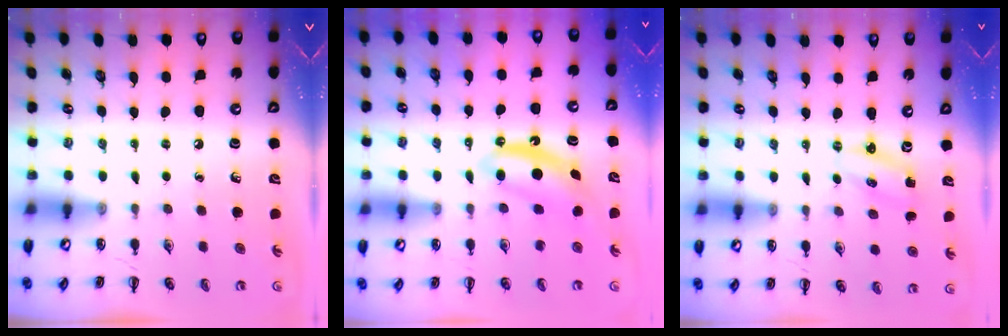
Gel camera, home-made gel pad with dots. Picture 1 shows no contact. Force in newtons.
{"total": 6.1, "press": 6.1, "slide": 0.7}
{"total": 2.4, "press": 2.3, "slide": 0.5}